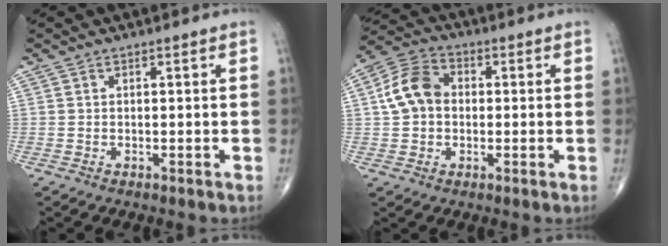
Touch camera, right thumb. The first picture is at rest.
{"total": 9.0, "force": [0.5, 6.9, 5.7], "torque": [-0.099, 0.026, 0.000]}